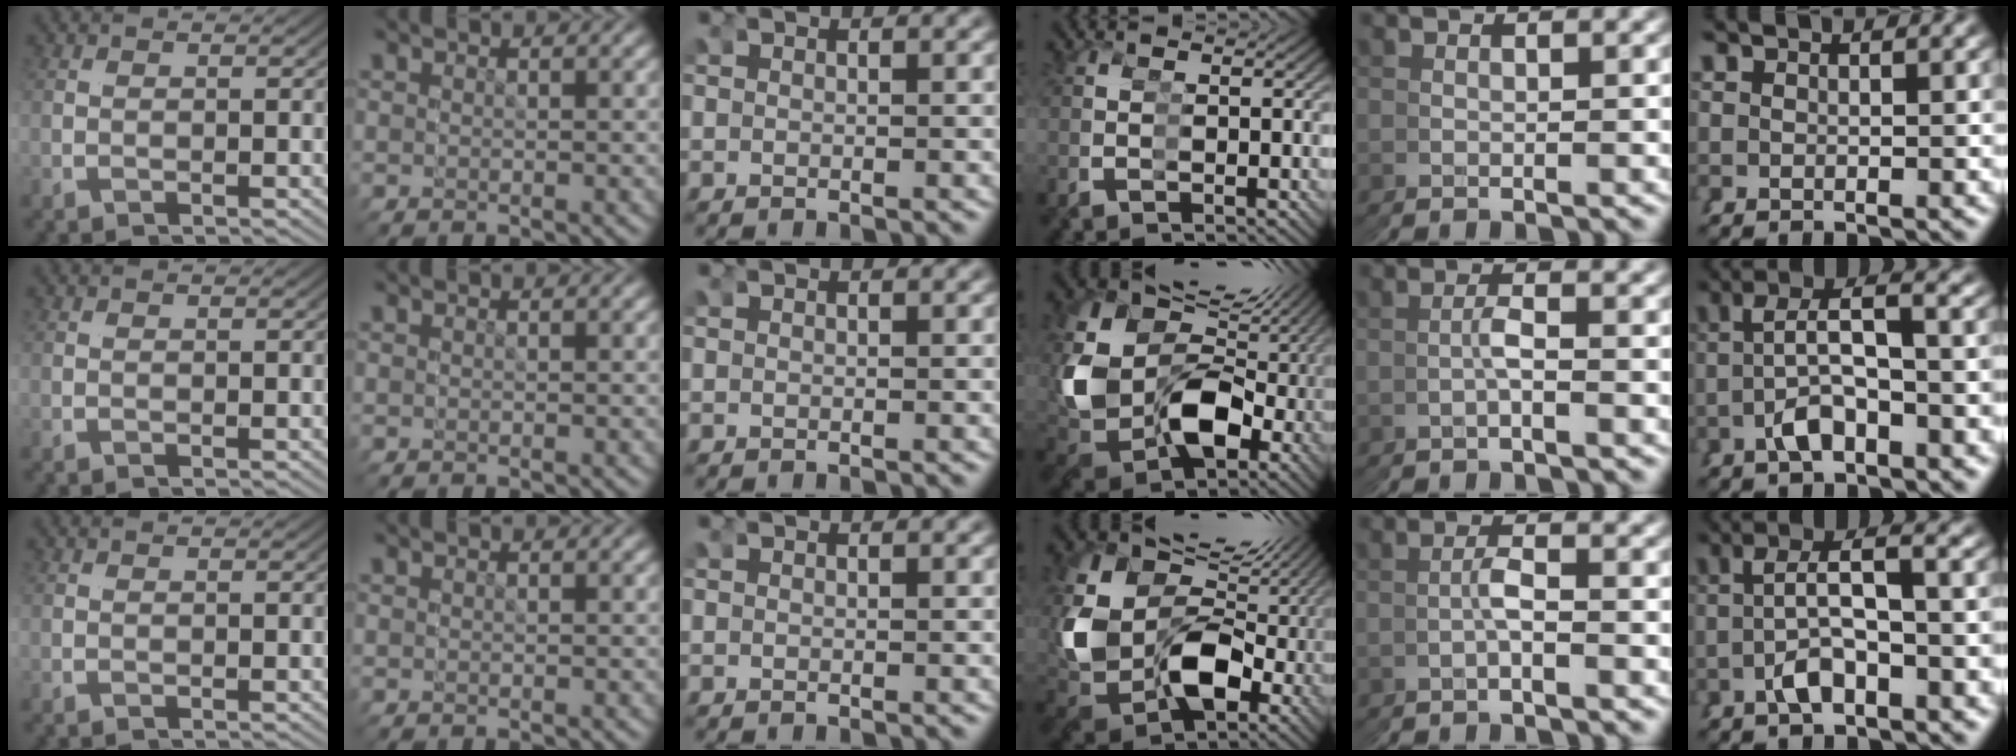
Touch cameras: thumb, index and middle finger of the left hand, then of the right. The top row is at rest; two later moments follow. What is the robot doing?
{"motion": "grasp_and_lifting", "object": "stress ball aka squeeze ball"}